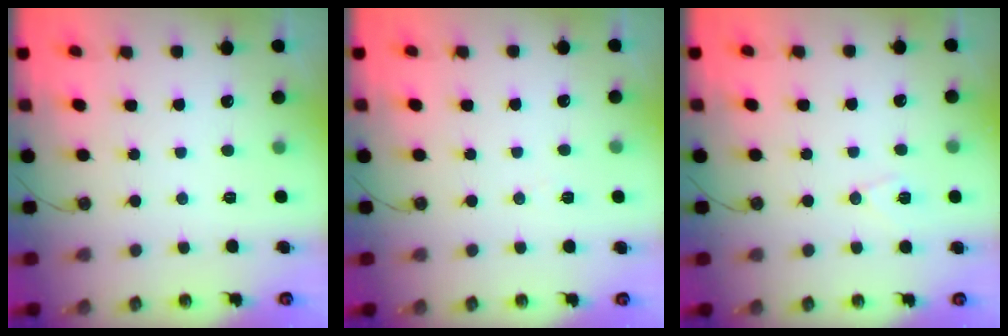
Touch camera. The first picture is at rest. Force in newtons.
{"total": 4.9, "press": 2.3, "slide": 4.3}
{"total": 6.8, "press": 6.6, "slide": 1.8}